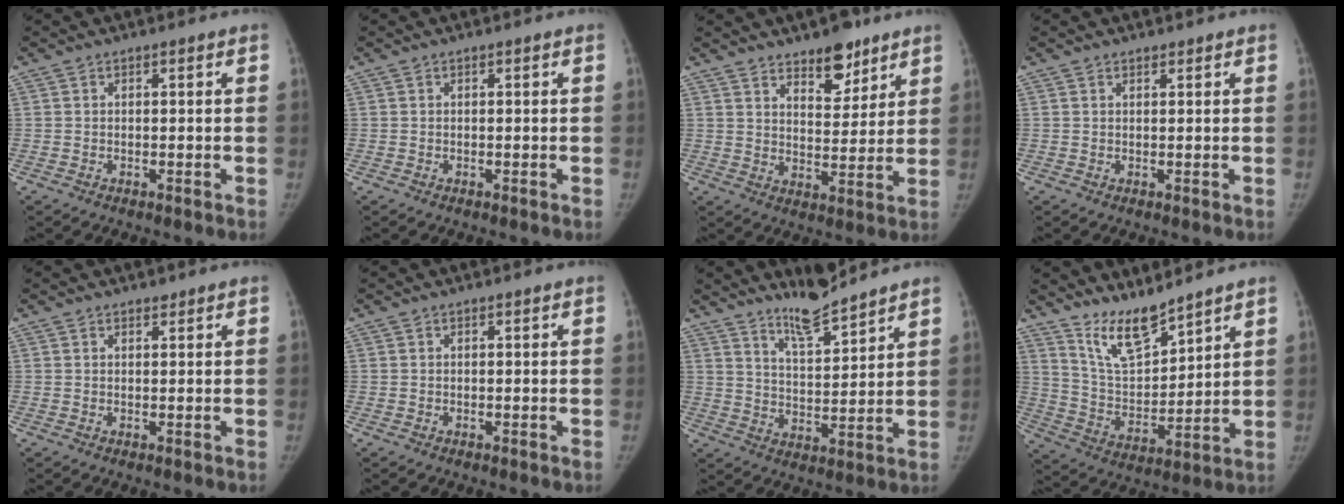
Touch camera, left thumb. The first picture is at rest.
{"total": 0.0}
{"total": 9.4, "force": [6.8, 4.2, 5.0], "torque": [-0.044, -0.046, 0.107]}
{"total": 0.8, "force": [0.7, 0.3, 0.1], "torque": [-0.002, -0.006, 0.011]}
{"total": 0.8, "force": [0.7, 0.3, 0.2], "torque": [-0.003, -0.006, 0.011]}
{"total": 0.0}
{"total": 8.3, "force": [7.4, 1.0, 3.7], "torque": [-0.058, -0.061, 0.136]}
{"total": 10.3, "force": [8.8, 2.5, 4.7], "torque": [-0.070, -0.073, 0.180]}